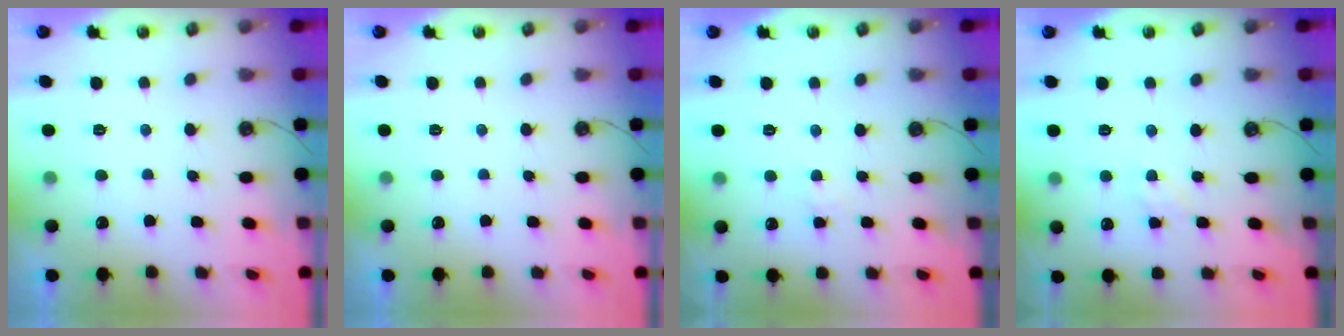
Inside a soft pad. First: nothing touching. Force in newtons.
{"total": 0.0}
{"total": 1.6, "press": 1.5, "slide": 0.3}
{"total": 1.6, "press": 1.6, "slide": 0.3}